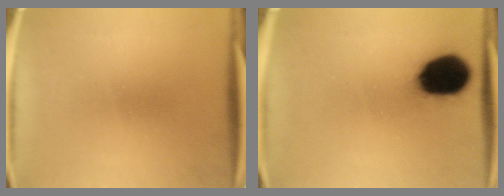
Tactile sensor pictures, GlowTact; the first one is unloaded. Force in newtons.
{"total": 17.9}